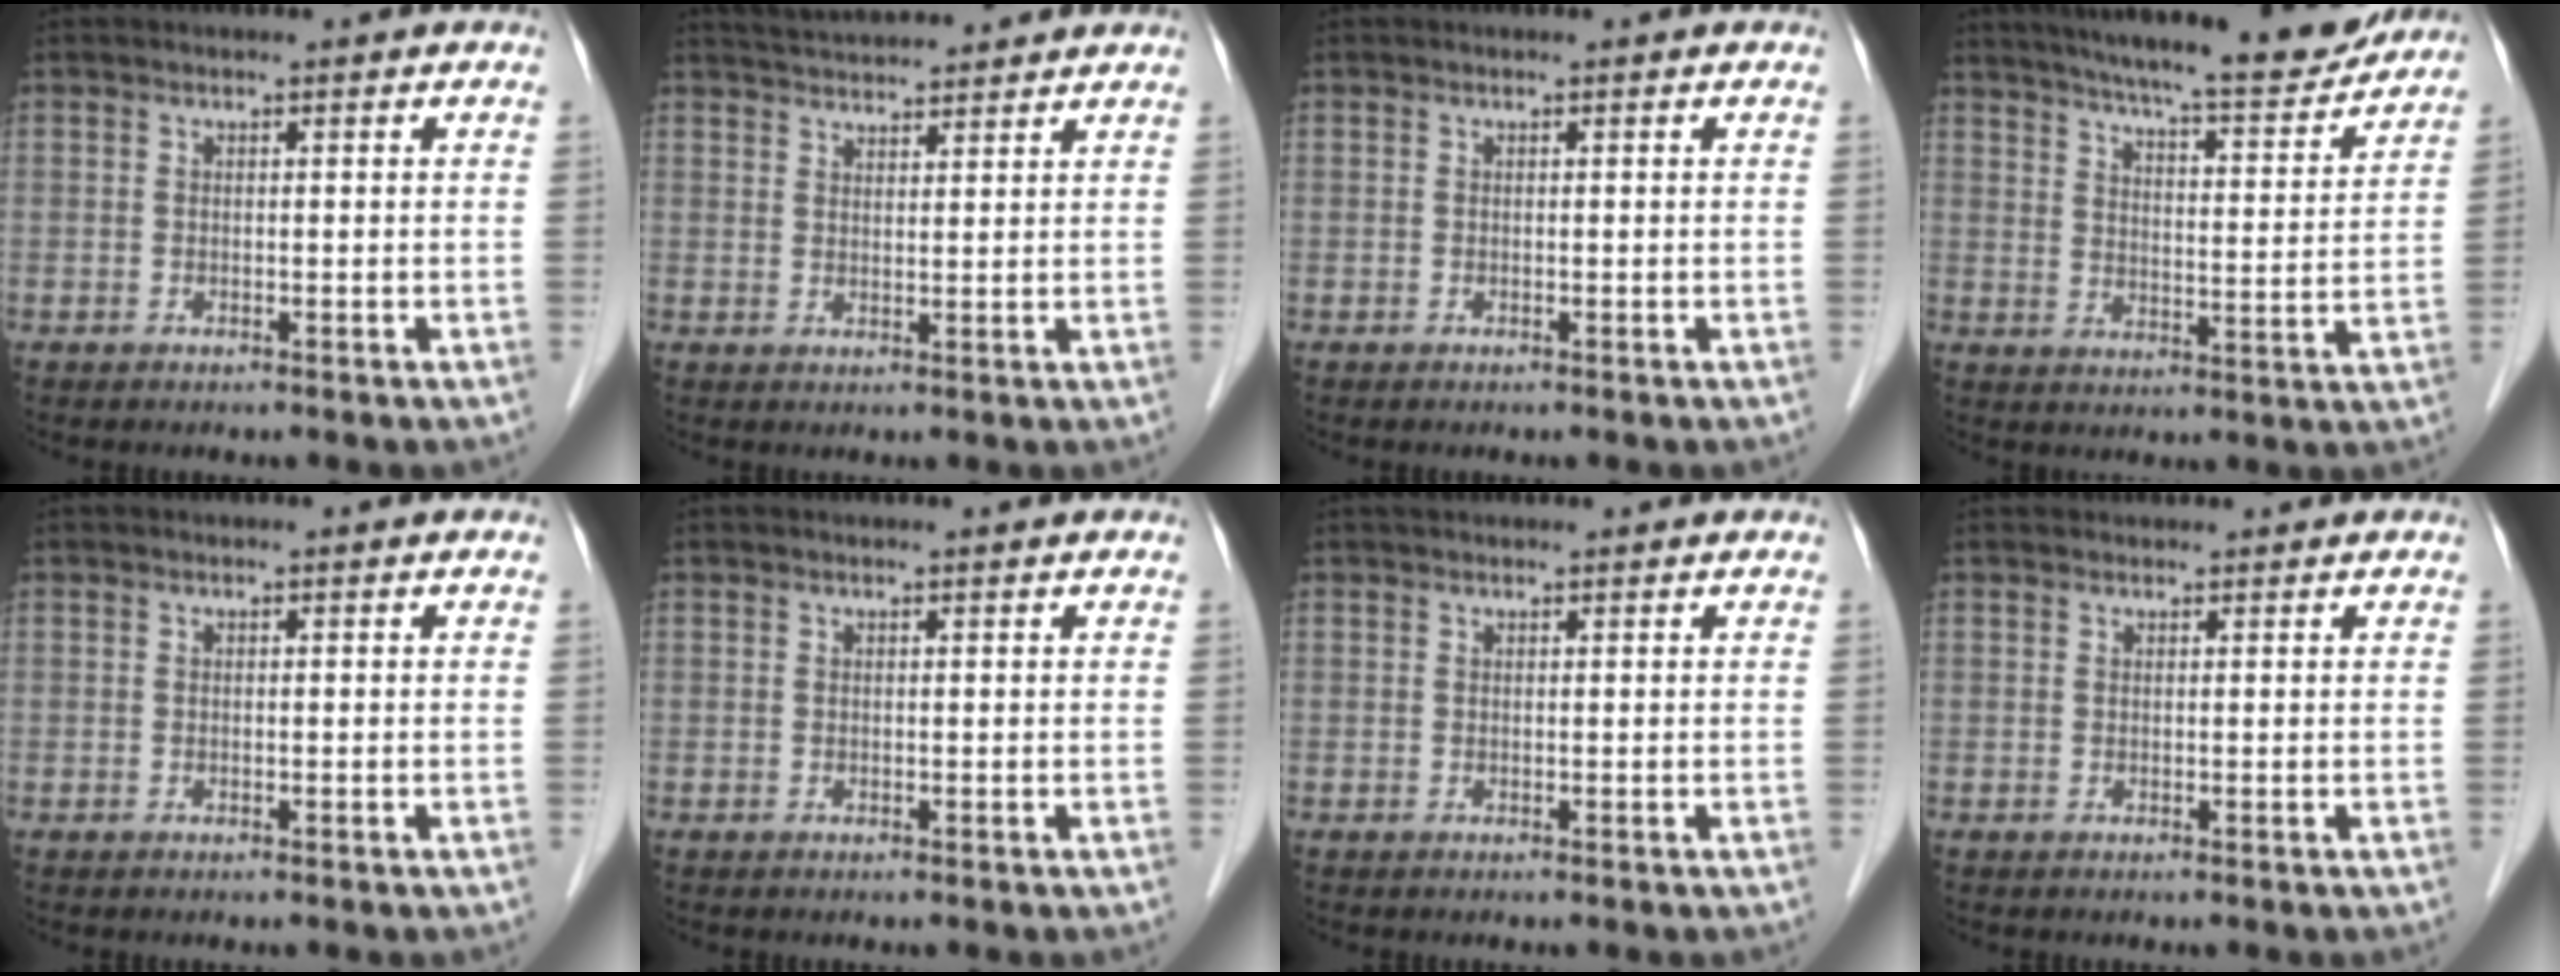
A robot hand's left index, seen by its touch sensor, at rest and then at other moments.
{"total": 7.7, "force": [7.4, 0.6, 2.0], "torque": [-0.039, 0.033, 0.112]}
{"total": 0.0}
{"total": 17.3, "force": [15.6, 1.4, 7.5], "torque": [-0.114, -0.010, 0.216]}
{"total": 0.0}
{"total": 0.8, "force": [0.7, -0.1, 0.3], "torque": [-0.010, 0.003, 0.013]}
{"total": 2.2, "force": [2.0, 0.4, 0.8], "torque": [-0.011, 0.031, 0.032]}
{"total": 2.1, "force": [2.1, 0.4, 0.1], "torque": [-0.008, 0.024, 0.031]}